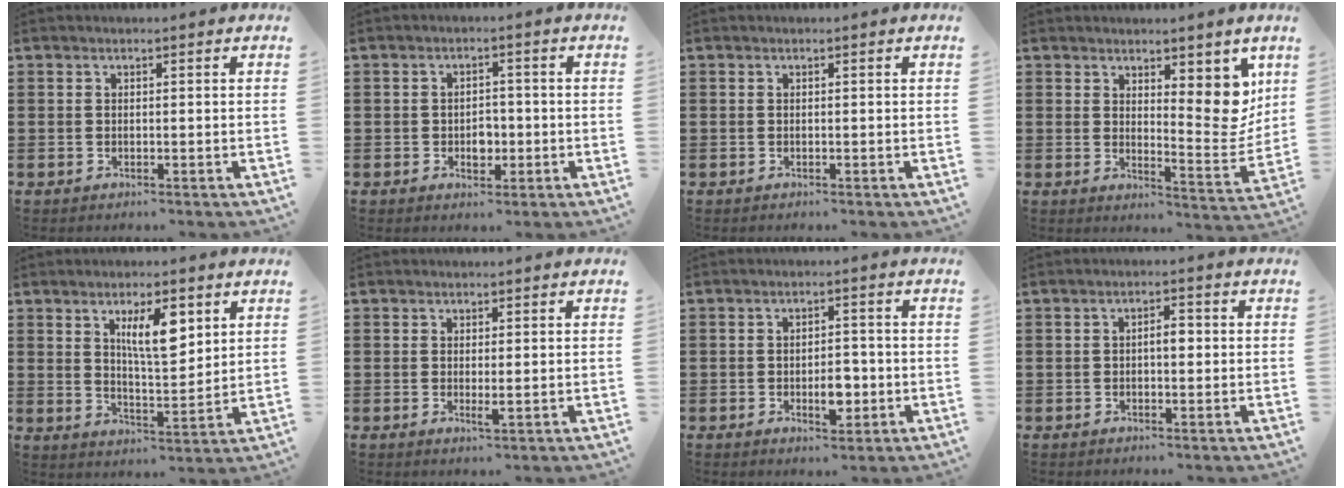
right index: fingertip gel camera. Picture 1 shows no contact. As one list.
[{"total": 2.9, "force": [-0.8, 2.1, 1.9], "torque": [-0.032, -0.001, -0.018]}, {"total": 0.0}, {"total": 7.5, "force": [5.0, 3.1, 4.6], "torque": [-0.055, -0.035, 0.084]}, {"total": 7.8, "force": [3.5, 2.4, 6.5], "torque": [-0.119, 0.000, 0.057]}, {"total": 1.5, "force": [0.0, 0.2, 1.5], "torque": [-0.029, -0.005, 0.000]}, {"total": 4.7, "force": [-1.4, 2.3, 3.9], "torque": [-0.058, 0.003, -0.024]}, {"total": 2.4, "force": [-0.1, 0.8, 2.2], "torque": [-0.041, 0.004, -0.004]}]